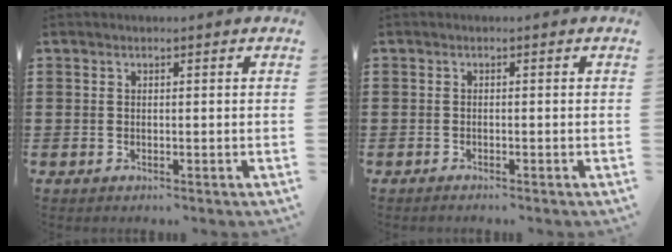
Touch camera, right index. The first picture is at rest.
{"total": 0.7, "force": [-0.6, -0.1, 0.1], "torque": [-0.004, -0.004, -0.012]}